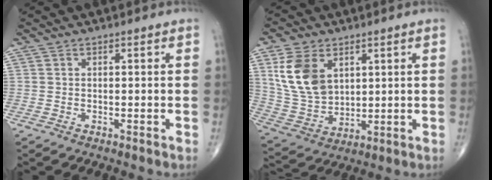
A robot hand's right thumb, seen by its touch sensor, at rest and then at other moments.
{"total": 12.9, "force": [4.7, 8.7, 8.3], "torque": [-0.148, -0.018, 0.106]}